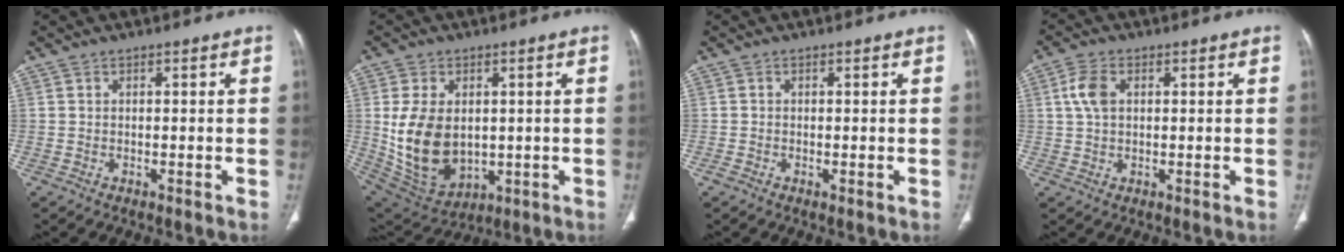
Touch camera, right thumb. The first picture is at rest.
{"total": 15.1, "force": [0.5, 10.2, 11.1], "torque": [-0.192, -0.011, 0.039]}
{"total": 0.9, "force": [-0.4, 0.4, 0.6], "torque": [-0.012, -0.003, -0.008]}
{"total": 4.8, "force": [1.2, 3.0, 3.6], "torque": [-0.080, 0.007, 0.021]}